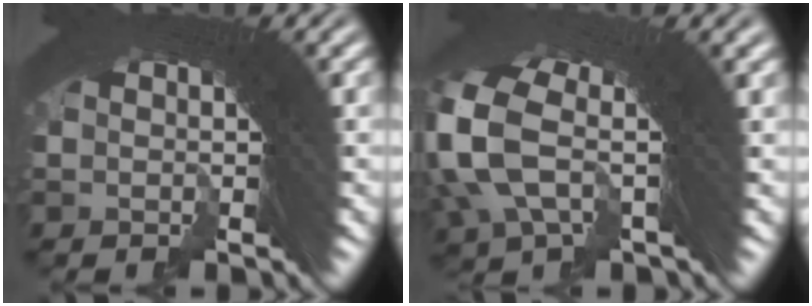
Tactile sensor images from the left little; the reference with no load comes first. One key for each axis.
{"total": 6.1, "fx": 1.0, "fy": 3.0, "fz": 5.2, "tx": -0.139, "ty": -0.015, "tz": 0.022}